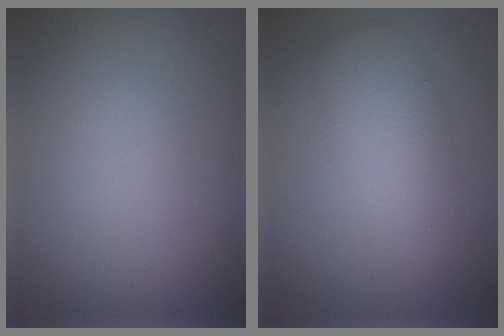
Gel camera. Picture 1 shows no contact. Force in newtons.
{"total": 3.8, "press": 3.8, "slide": 0.2}